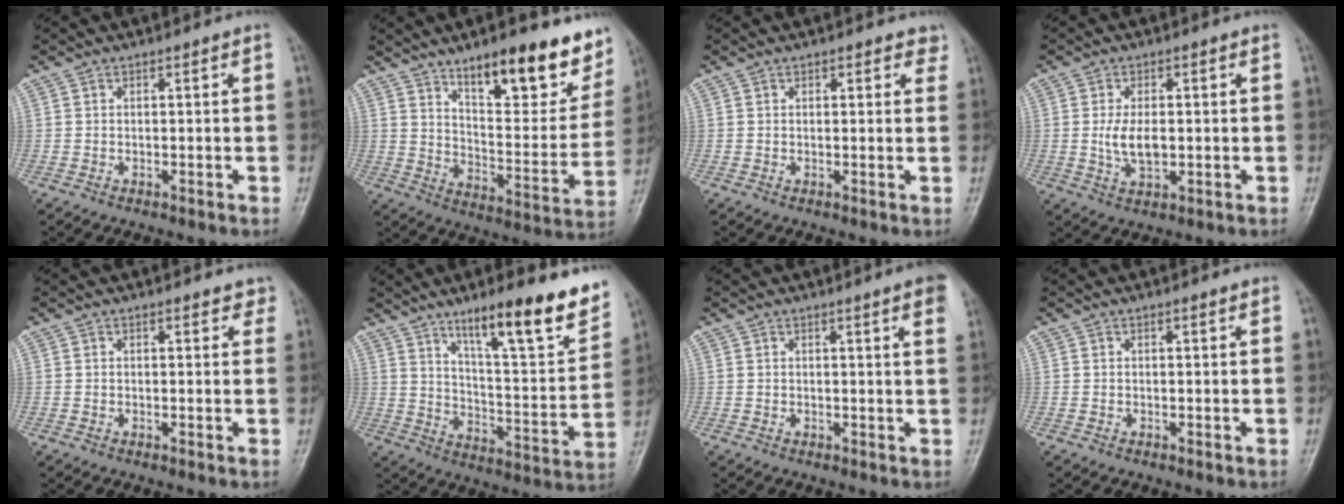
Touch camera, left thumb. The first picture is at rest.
{"total": 20.3, "force": [13.4, 7.0, 13.7], "torque": [-0.134, -0.074, 0.203]}
{"total": 2.8, "force": [1.7, 1.6, 1.6], "torque": [0.005, -0.004, 0.016]}
{"total": 5.5, "force": [-0.1, 2.9, 4.6], "torque": [-0.088, -0.007, 0.000]}
{"total": 2.4, "force": [1.8, 1.1, 1.1], "torque": [0.011, -0.004, 0.015]}
{"total": 20.0, "force": [12.8, 3.8, 14.8], "torque": [-0.186, -0.064, 0.204]}
{"total": 5.0, "force": [3.1, 0.3, 3.9], "torque": [-0.041, -0.004, 0.031]}
{"total": 0.7, "force": [0.5, 0.1, 0.4], "torque": [-0.007, -0.002, 0.008]}